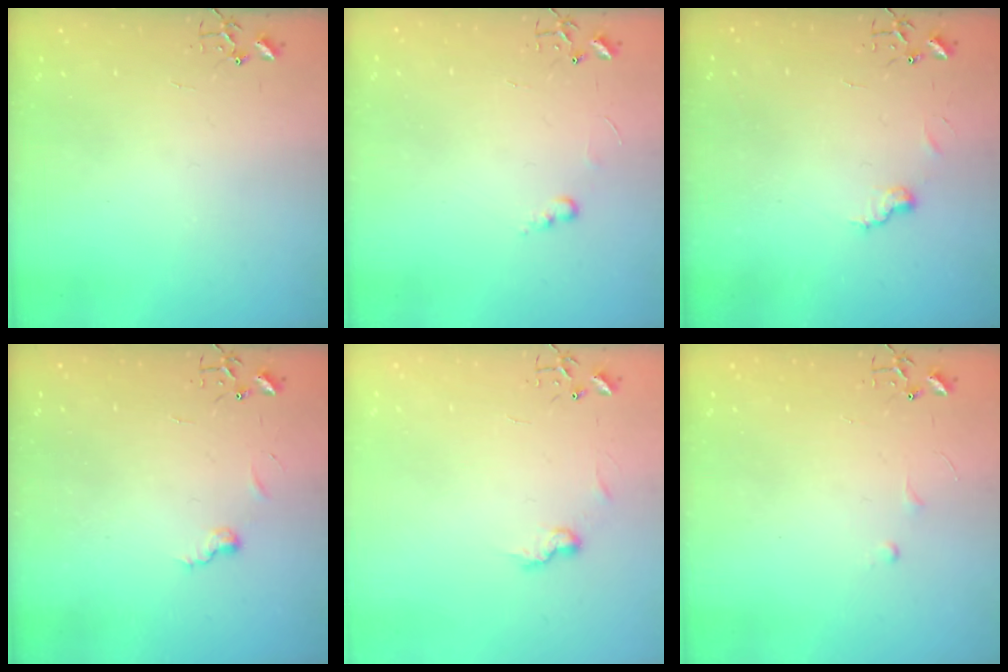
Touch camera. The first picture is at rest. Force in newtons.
{"total": 5.6, "press": 5.6, "slide": 0.7}
{"total": 7.4, "press": 7.4, "slide": 0.4}
{"total": 5.5, "press": 5.5, "slide": 0.6}
{"total": 6.7, "press": 6.7, "slide": 0.4}
{"total": 3.4, "press": 3.4, "slide": 0.5}